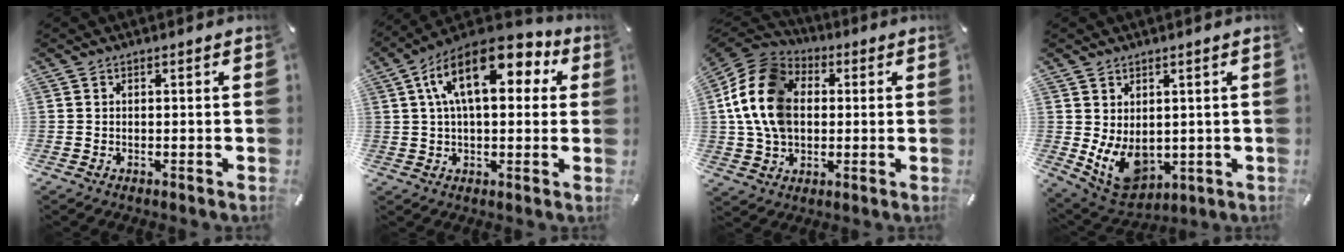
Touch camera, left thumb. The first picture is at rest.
{"total": 16.5, "force": [6.4, 8.0, 13.0], "torque": [-0.232, -0.019, 0.104]}
{"total": 15.3, "force": [1.1, 12.2, 9.3], "torque": [-0.228, 0.011, 0.015]}
{"total": 9.0, "force": [-0.1, 7.1, 5.5], "torque": [-0.103, -0.016, 0.004]}